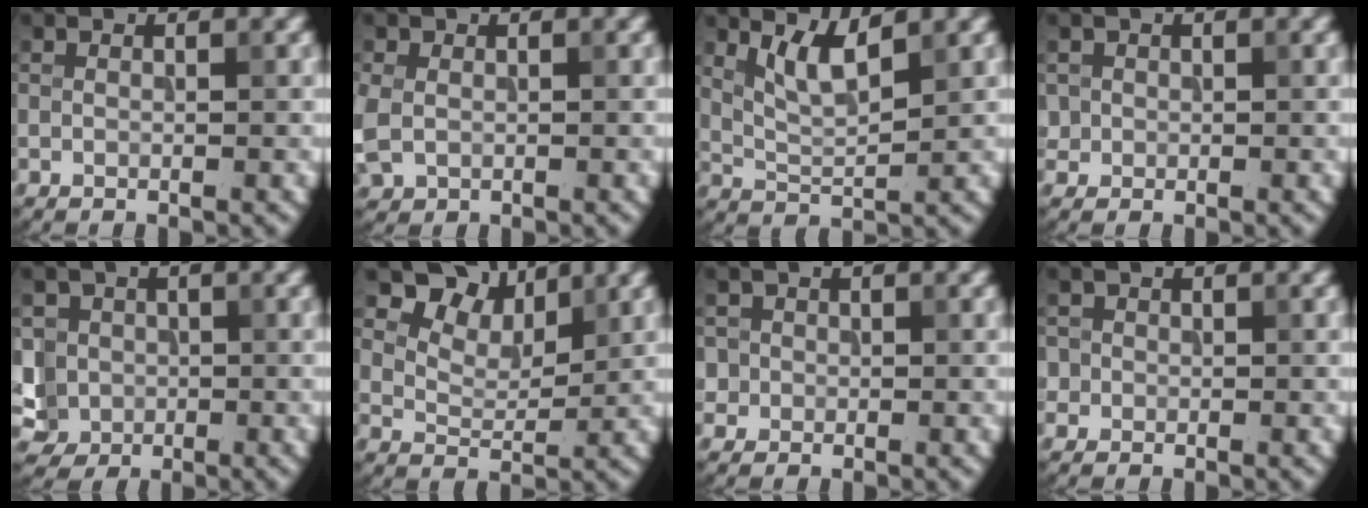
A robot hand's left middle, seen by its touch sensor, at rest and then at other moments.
{"total": 3.3, "force": [-0.1, 2.7, 1.9], "torque": [-0.052, -0.004, -0.001]}
{"total": 3.2, "force": [2.0, 0.7, 2.5], "torque": [-0.054, -0.008, 0.044]}
{"total": 1.1, "force": [0.1, 1.1, 0.0], "torque": [0.012, -0.004, 0.003]}
{"total": 5.0, "force": [-1.0, 4.5, 1.9], "torque": [-0.032, 0.013, -0.029]}
{"total": 5.0, "force": [3.5, 2.8, 2.3], "torque": [-0.039, 0.000, 0.058]}
{"total": 2.1, "force": [0.4, 2.0, 0.4], "torque": [0.005, 0.005, 0.009]}
{"total": 1.6, "force": [0.3, 1.6, 0.3], "torque": [0.008, 0.005, 0.005]}